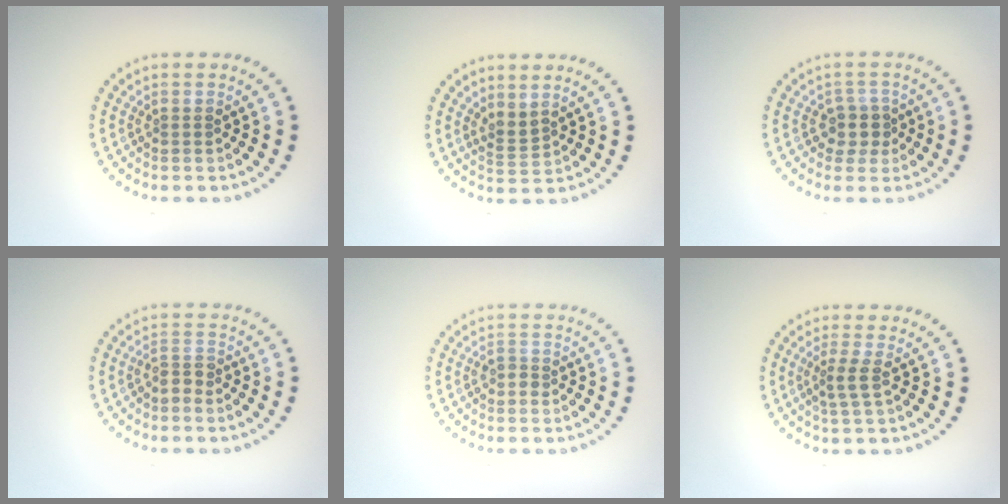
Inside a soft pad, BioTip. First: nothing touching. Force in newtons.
{"total": 1.8, "press": 1.4, "slide": 1.2}
{"total": 2.2, "press": 1.9, "slide": 1.1}
{"total": 1.8, "press": 1.4, "slide": 1.1}
{"total": 1.1, "press": 0.9, "slide": 0.5}
{"total": 1.9, "press": 1.5, "slide": 1.3}